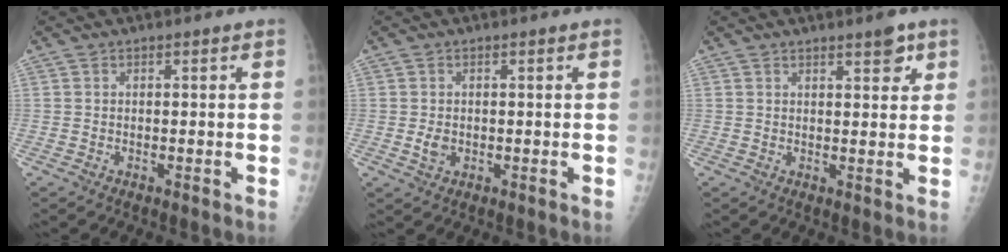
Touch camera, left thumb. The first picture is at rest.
{"total": 2.2, "force": [-0.2, 1.7, 1.4], "torque": [-0.020, -0.001, -0.001]}
{"total": 3.6, "force": [2.3, 1.2, 2.5], "torque": [-0.021, -0.012, 0.029]}